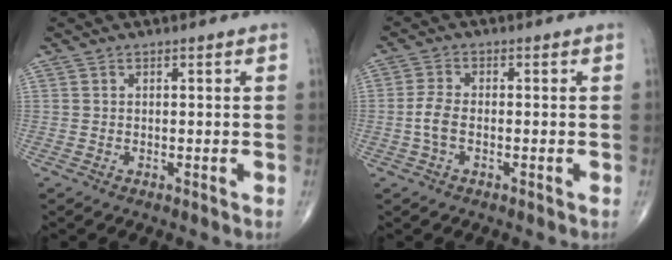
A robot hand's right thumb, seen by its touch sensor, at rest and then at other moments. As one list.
[{"total": 3.6, "force": [-0.8, 1.9, 3.0], "torque": [-0.070, 0.012, -0.021]}]